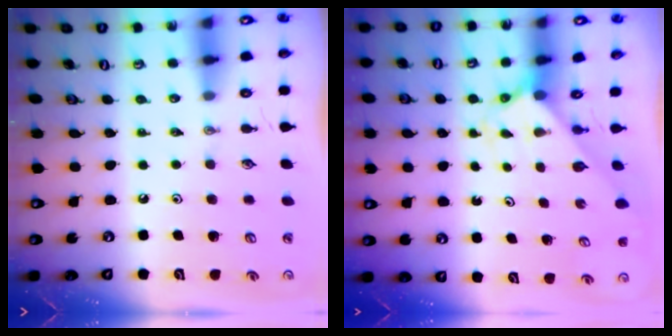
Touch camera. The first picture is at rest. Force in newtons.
{"total": 2.3, "press": 2.3, "slide": 0.3}